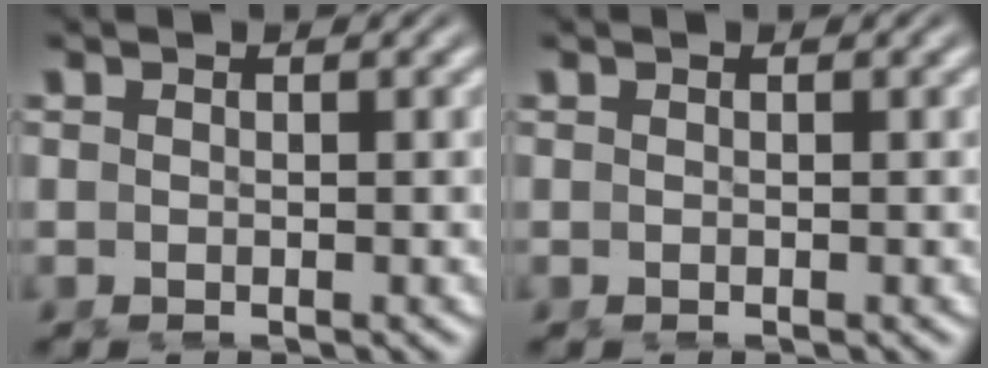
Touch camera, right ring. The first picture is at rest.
{"total": 0.0}